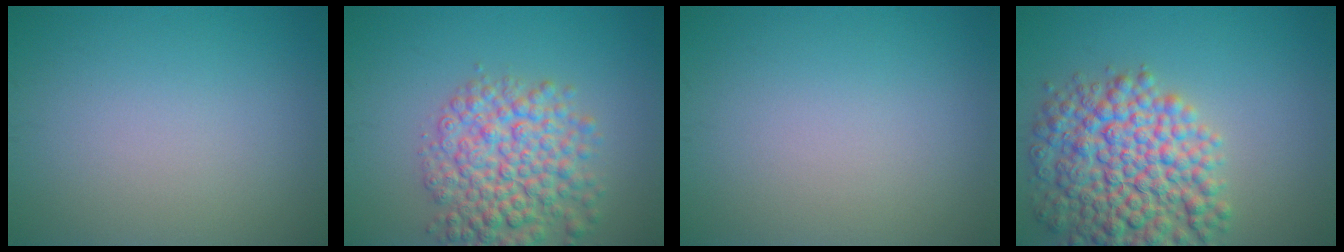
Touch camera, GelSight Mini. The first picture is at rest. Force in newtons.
{"total": 7.0, "press": 7.0, "slide": 0.2}
{"total": 0.0}
{"total": 9.6, "press": 9.6, "slide": 0.3}